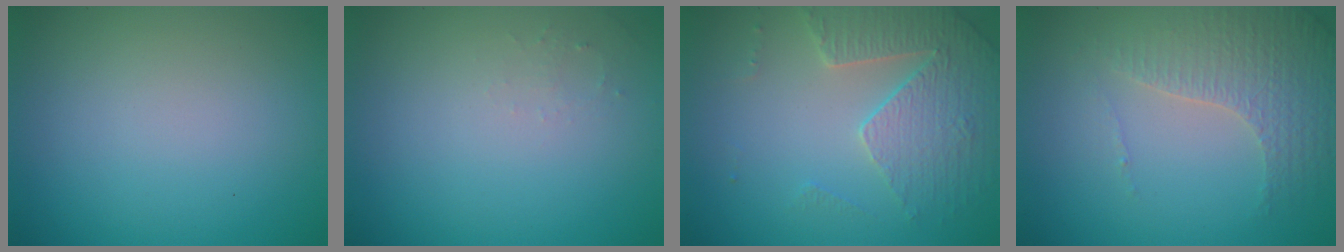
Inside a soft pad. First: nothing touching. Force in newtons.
{"total": 0.8, "press": 0.8, "slide": 0.3}
{"total": 3.7, "press": 3.6, "slide": 0.8}
{"total": 4.3, "press": 3.0, "slide": 3.1}